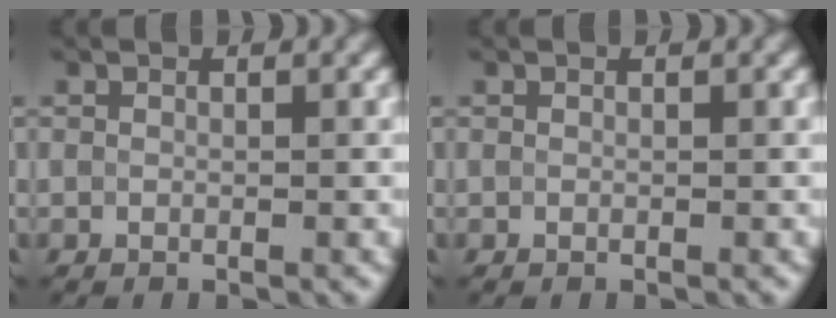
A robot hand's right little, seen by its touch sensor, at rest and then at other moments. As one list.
[{"total": 0.0}]